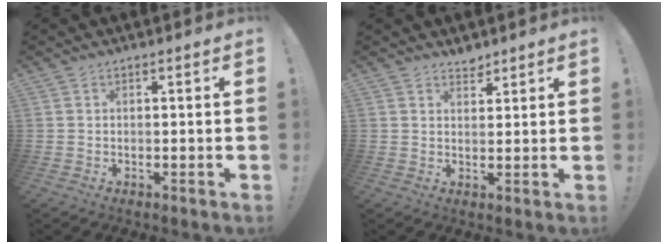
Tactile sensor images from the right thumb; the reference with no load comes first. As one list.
[{"total": 3.0, "force": [2.8, 1.0, 0.5], "torque": [0.016, -0.024, 0.047]}]